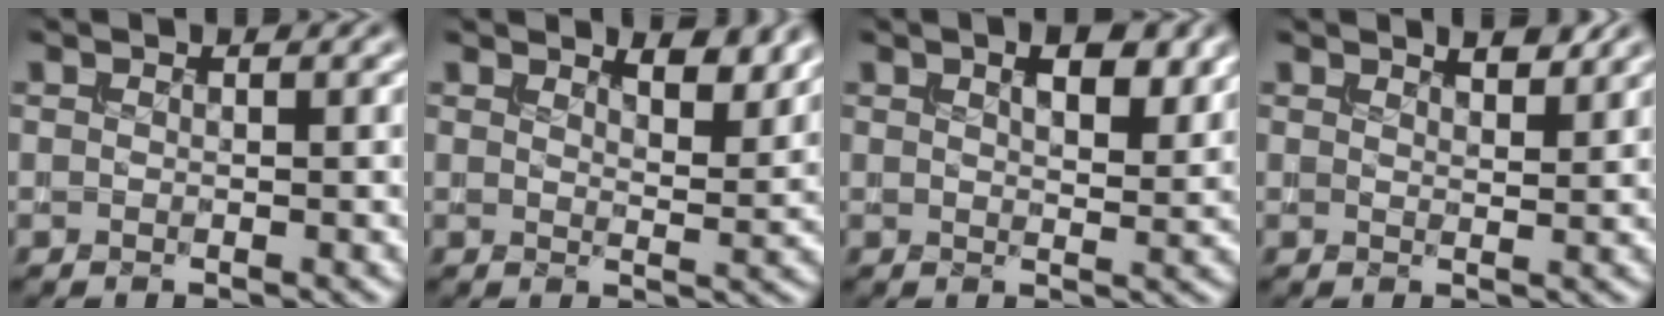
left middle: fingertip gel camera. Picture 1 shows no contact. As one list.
[{"total": 3.7, "force": [2.9, 0.9, 2.0], "torque": [-0.034, -0.004, 0.040]}, {"total": 3.9, "force": [2.0, 1.5, 3.0], "torque": [-0.046, 0.001, 0.032]}, {"total": 1.9, "force": [1.6, 0.3, 1.0], "torque": [-0.014, 0.000, 0.026]}]